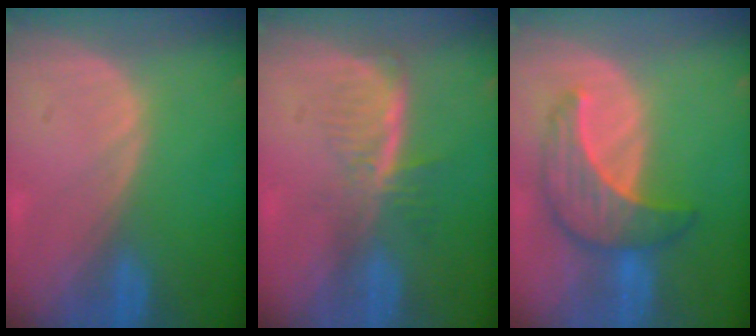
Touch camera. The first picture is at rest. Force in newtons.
{"total": 6.0, "press": 5.2, "slide": 3.0}
{"total": 7.4, "press": 7.4, "slide": 0.2}